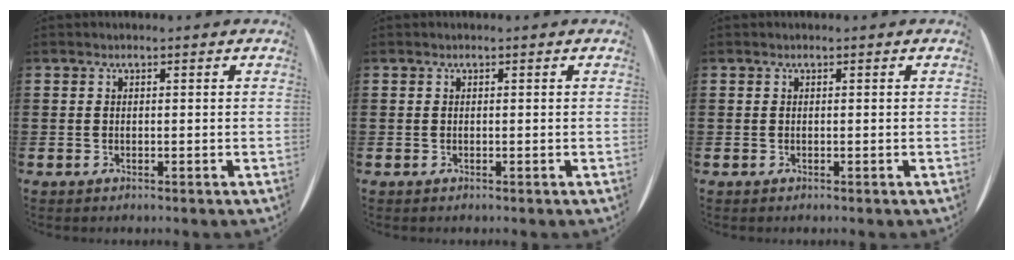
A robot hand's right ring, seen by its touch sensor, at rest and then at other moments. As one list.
[{"total": 0.0}, {"total": 0.0}]